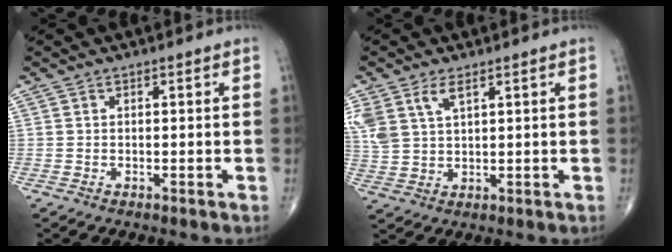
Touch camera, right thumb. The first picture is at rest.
{"total": 7.8, "force": [4.0, 4.0, 5.3], "torque": [-0.124, -0.004, 0.087]}